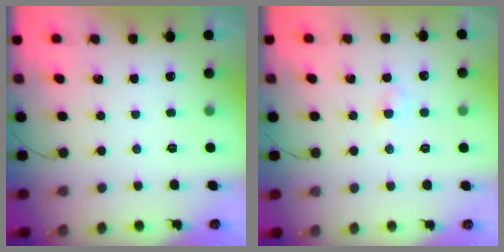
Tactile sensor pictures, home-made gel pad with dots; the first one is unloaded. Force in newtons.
{"total": 2.7, "press": 2.6, "slide": 1.0}